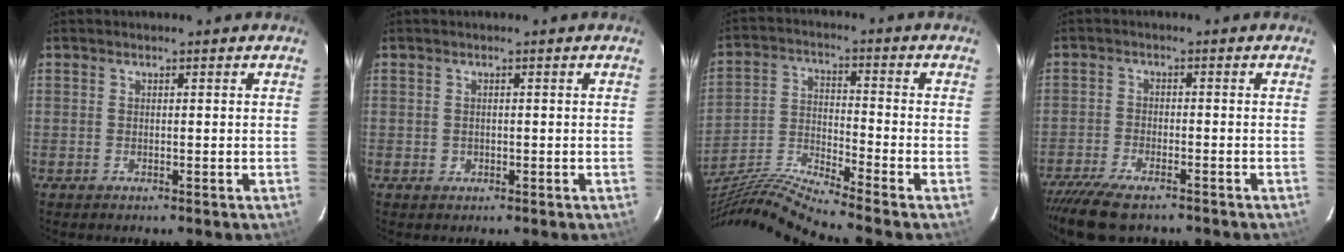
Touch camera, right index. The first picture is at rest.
{"total": 1.0, "force": [-0.2, 0.9, 0.2], "torque": [0.000, 0.002, 0.000]}
{"total": 14.5, "force": [-13.0, -2.7, 5.9], "torque": [-0.126, -0.026, -0.249]}
{"total": 8.8, "force": [-7.3, 2.2, 4.3], "torque": [-0.108, -0.028, -0.132]}